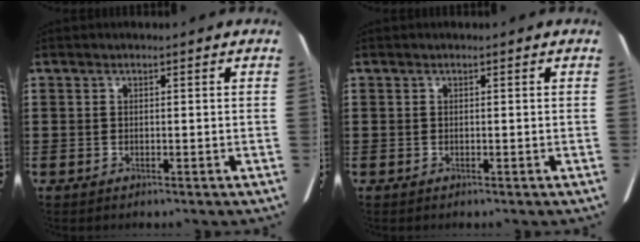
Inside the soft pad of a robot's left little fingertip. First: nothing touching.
{"total": 0.0}